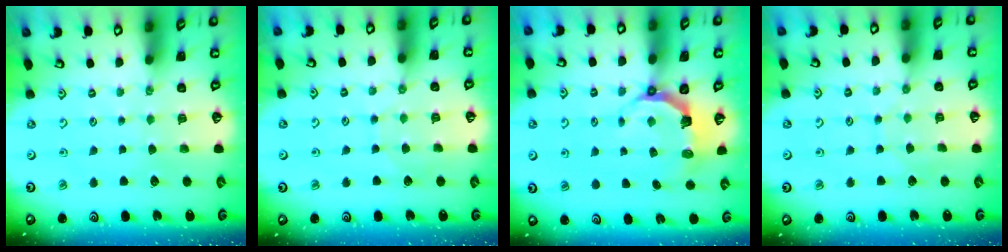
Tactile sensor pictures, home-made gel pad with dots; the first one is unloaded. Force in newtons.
{"total": 2.6, "press": 2.6, "slide": 0.3}
{"total": 5.4, "press": 3.7, "slide": 3.9}
{"total": 3.5, "press": 3.5, "slide": 0.2}